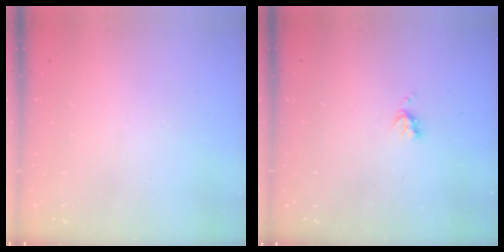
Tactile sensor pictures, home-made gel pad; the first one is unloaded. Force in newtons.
{"total": 3.7, "press": 3.6, "slide": 0.5}